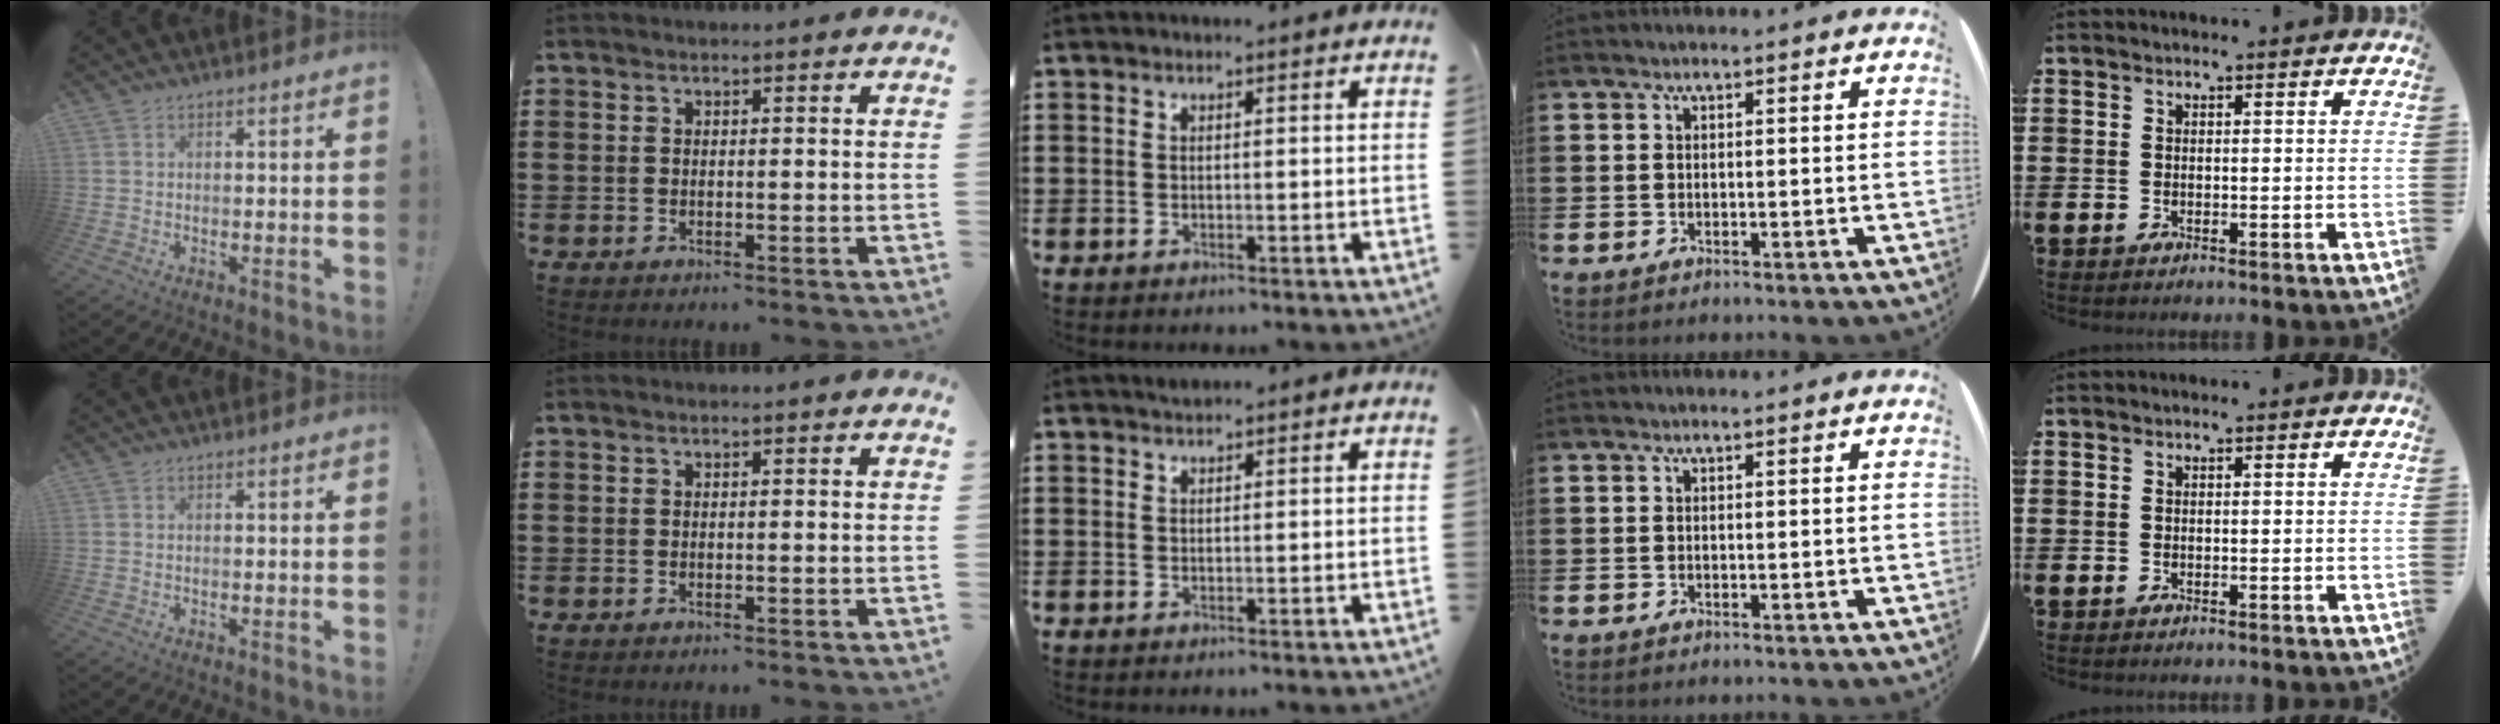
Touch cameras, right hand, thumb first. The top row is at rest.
{"middle": {"total": 0.7, "force": [0.6, 0.2, 0.0], "torque": [-0.001, 0.000, 0.013]}}